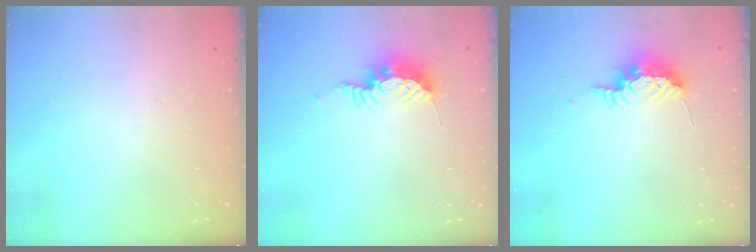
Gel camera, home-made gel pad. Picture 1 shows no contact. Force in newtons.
{"total": 9.6, "press": 9.5, "slide": 1.1}
{"total": 8.4, "press": 8.1, "slide": 2.2}